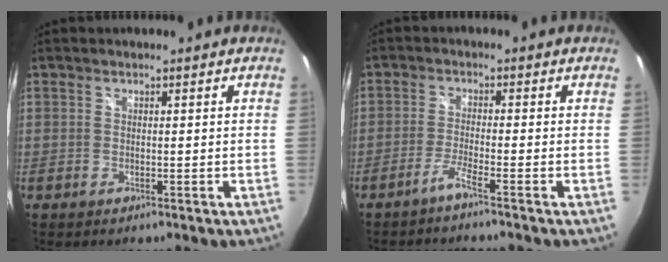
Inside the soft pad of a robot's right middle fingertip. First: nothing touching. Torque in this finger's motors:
{"motor_torque": [0.97, -0.85, 0.01, 0.05]}